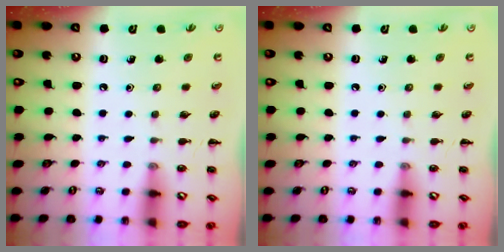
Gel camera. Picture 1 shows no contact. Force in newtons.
{"total": 0.0}